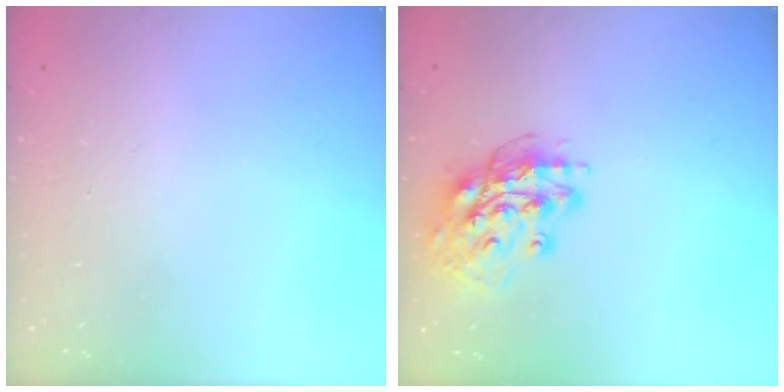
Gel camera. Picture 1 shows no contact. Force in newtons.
{"total": 14.9, "press": 14.8, "slide": 1.5}